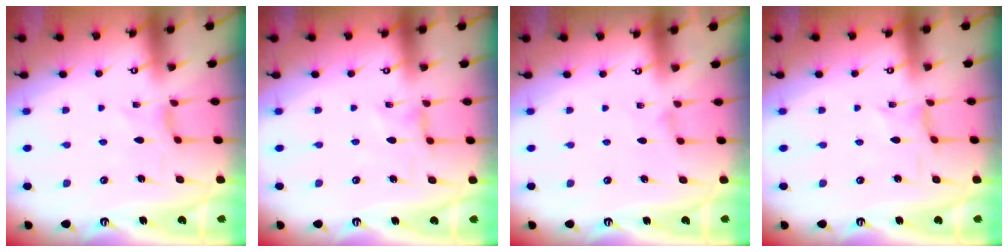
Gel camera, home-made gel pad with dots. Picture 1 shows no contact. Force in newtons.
{"total": 0.0}
{"total": 0.8, "press": 0.7, "slide": 0.3}
{"total": 0.0}